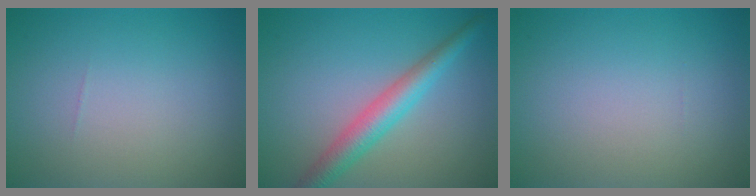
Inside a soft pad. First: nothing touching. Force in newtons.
{"total": 4.0, "press": 4.0, "slide": 0.1}
{"total": 0.0}